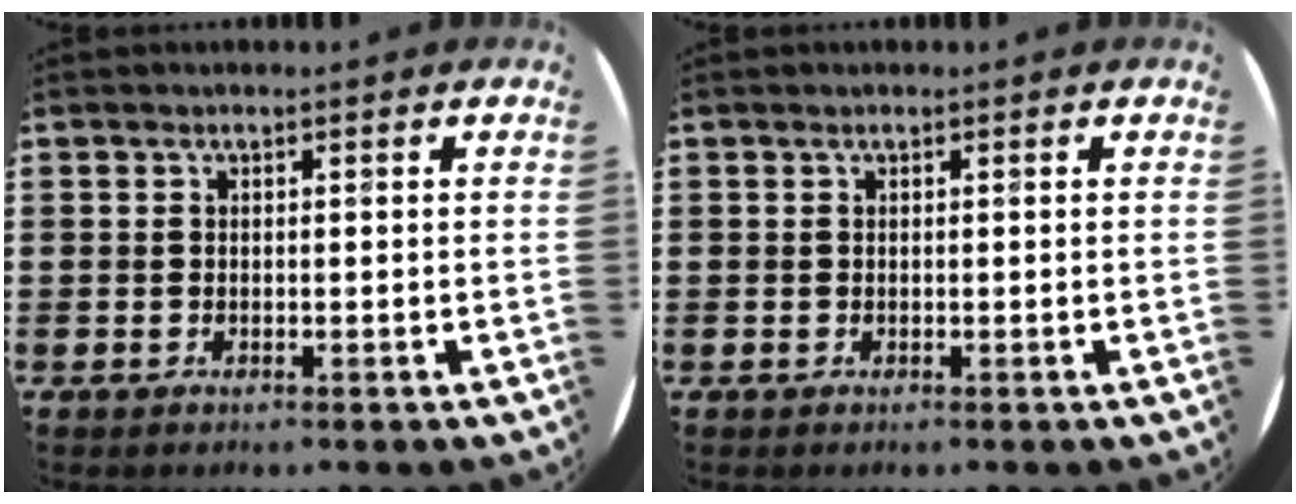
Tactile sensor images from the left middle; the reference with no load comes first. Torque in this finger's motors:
{"motor_torque": [0.17, -0.09, -0.01, -0.01]}